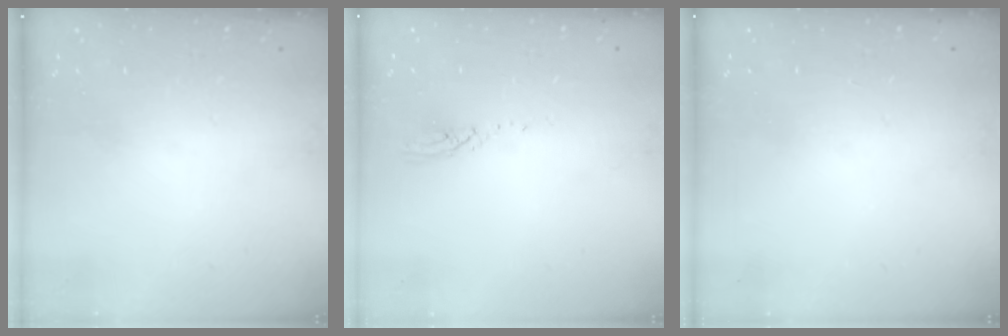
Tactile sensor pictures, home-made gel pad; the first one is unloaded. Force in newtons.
{"total": 3.0, "press": 3.0, "slide": 0.1}
{"total": 0.0}